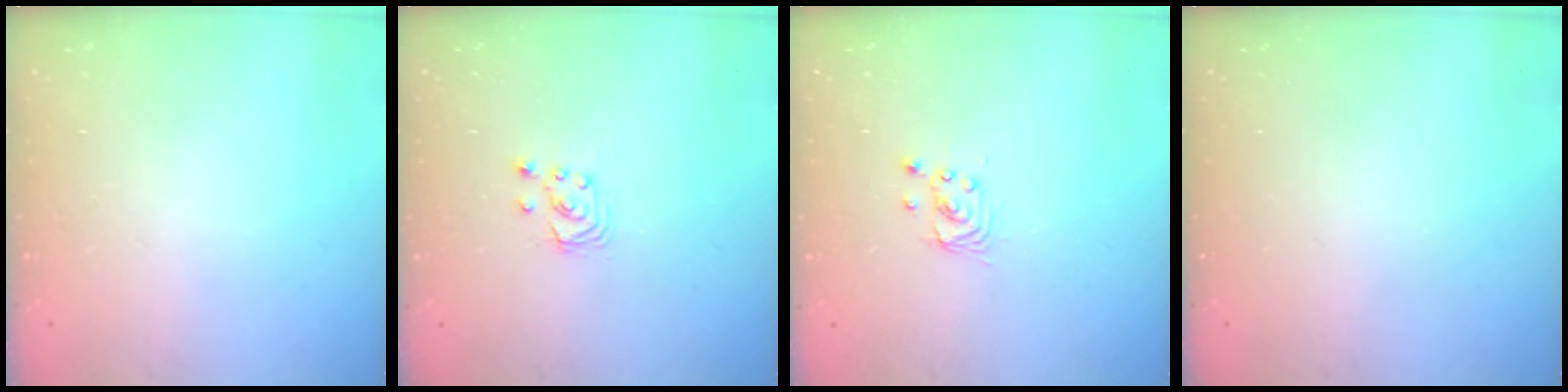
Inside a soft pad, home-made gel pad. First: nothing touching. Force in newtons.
{"total": 3.0, "press": 3.0, "slide": 0.3}
{"total": 2.8, "press": 2.8, "slide": 0.1}
{"total": 0.0}